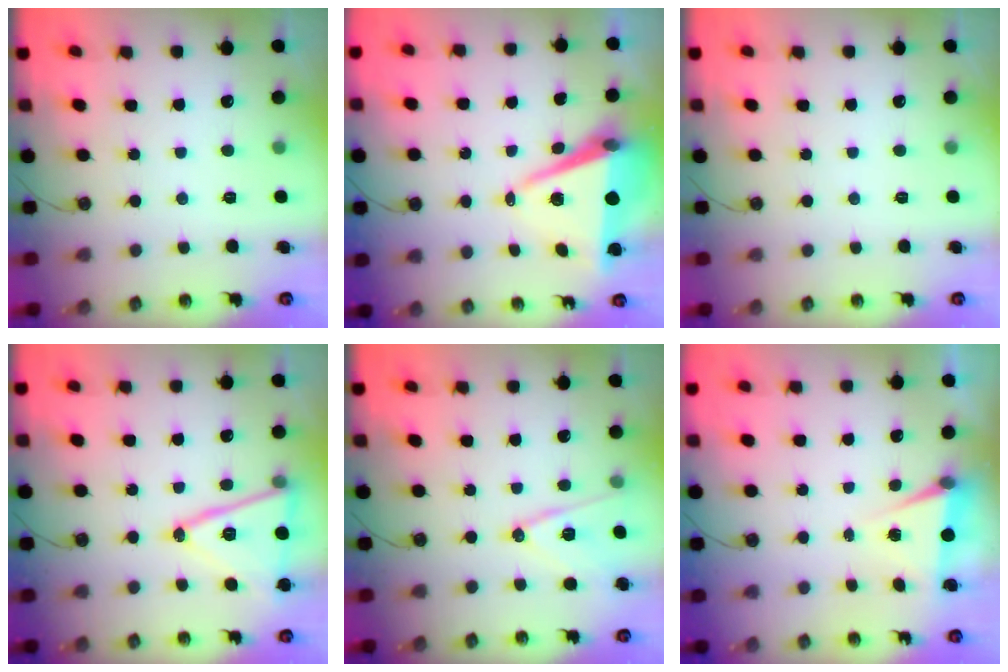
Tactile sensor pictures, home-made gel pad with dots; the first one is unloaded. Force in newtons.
{"total": 9.1, "press": 8.1, "slide": 4.1}
{"total": 0.0}
{"total": 15.6, "press": 15.2, "slide": 3.5}
{"total": 12.5, "press": 11.9, "slide": 3.9}
{"total": 5.2, "press": 2.7, "slide": 4.5}